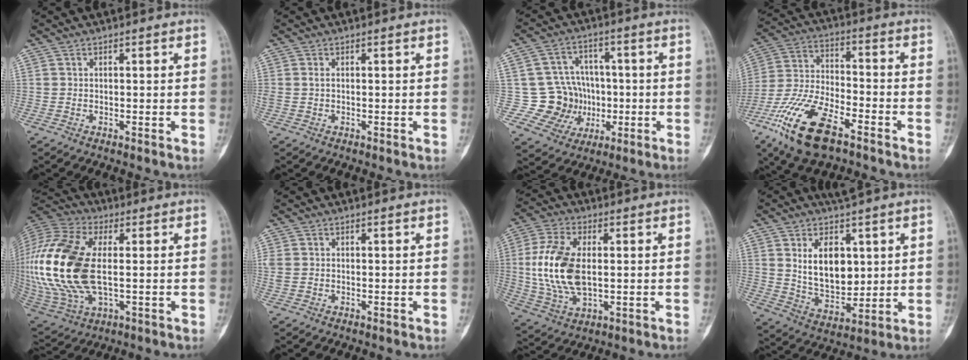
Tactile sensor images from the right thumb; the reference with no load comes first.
{"total": 0.9, "force": [0.2, 0.5, 0.7], "torque": [-0.021, 0.004, 0.007]}
{"total": 11.3, "force": [-1.3, 10.8, 3.1], "torque": [0.006, 0.023, -0.013]}
{"total": 17.6, "force": [-10.0, 7.3, 12.5], "torque": [-0.252, 0.036, -0.189]}
{"total": 26.6, "force": [0.7, 14.2, 22.4], "torque": [-0.534, -0.004, 0.023]}
{"total": 1.6, "force": [0.2, 1.2, 1.0], "torque": [-0.039, 0.007, 0.007]}
{"total": 14.6, "force": [0.7, 8.1, 12.2], "torque": [-0.254, -0.003, 0.018]}
{"total": 12.6, "force": [3.8, 7.1, 9.6], "torque": [-0.134, -0.027, 0.081]}